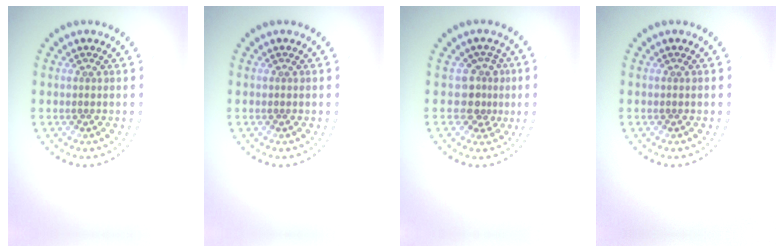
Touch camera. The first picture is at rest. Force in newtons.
{"total": 0.0}
{"total": 2.5, "press": 1.8, "slide": 1.7}
{"total": 0.0}